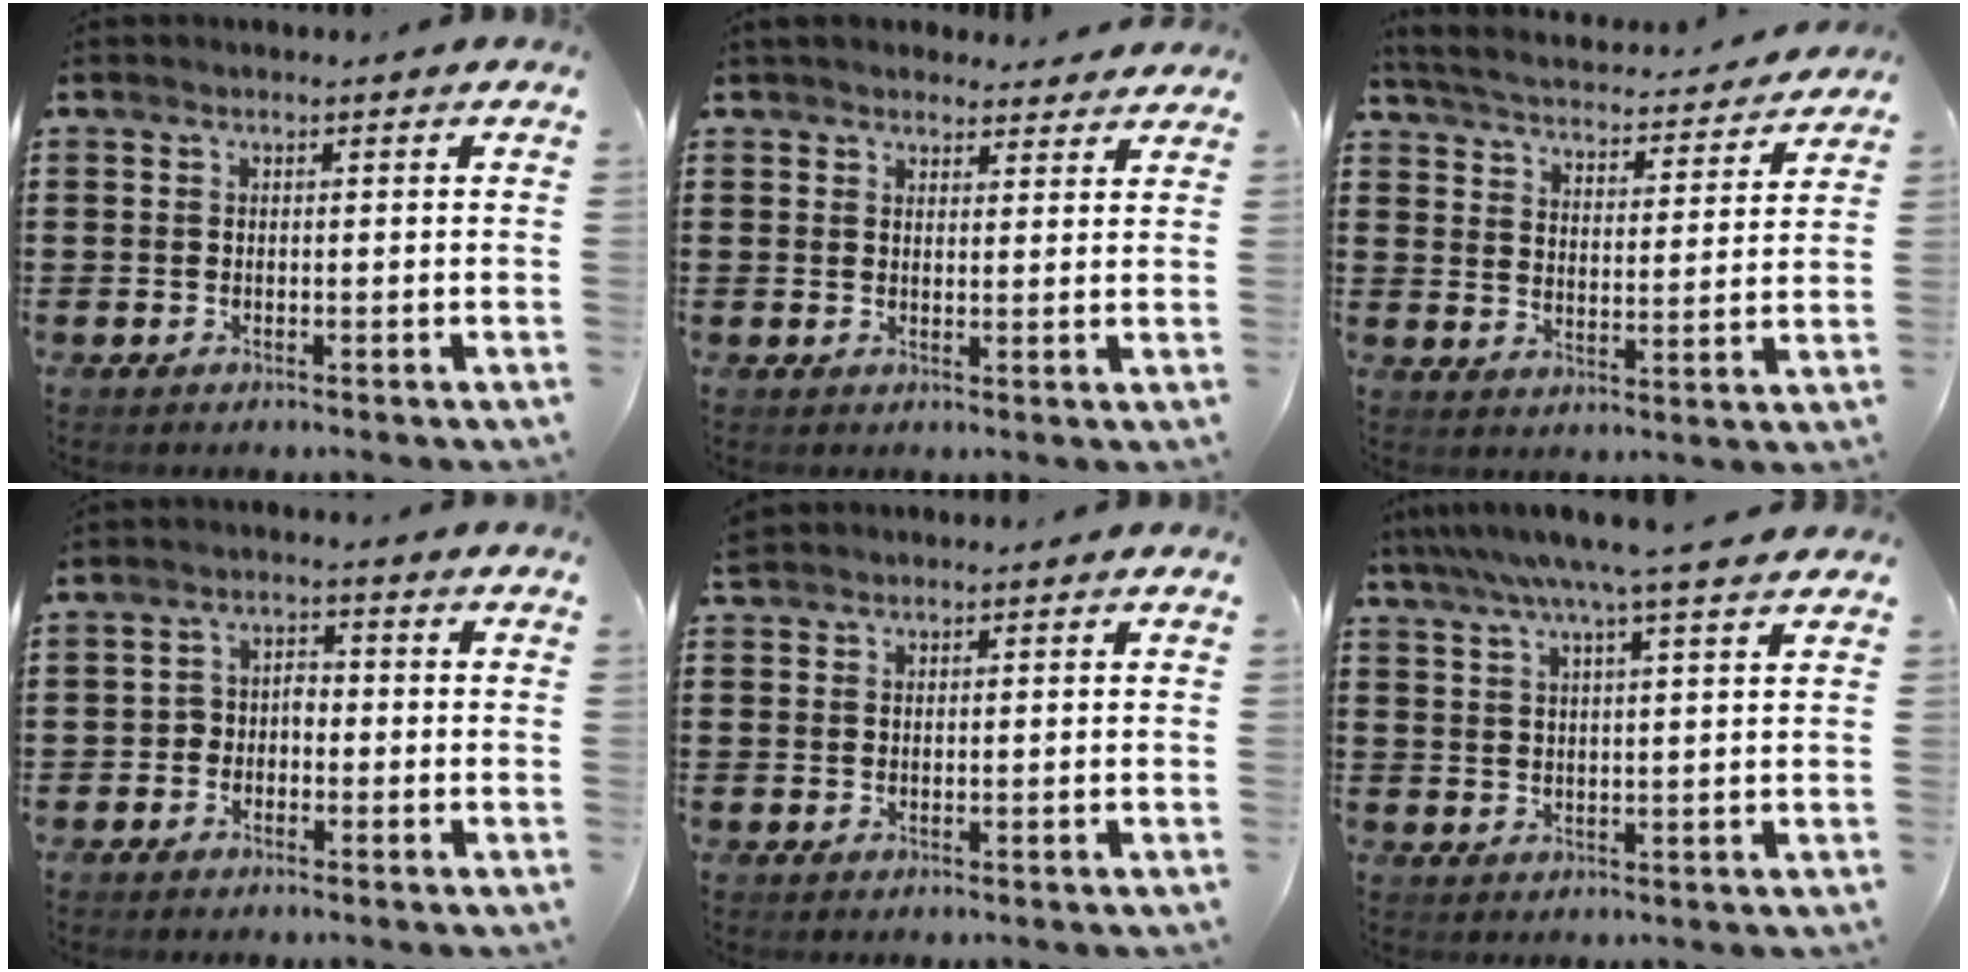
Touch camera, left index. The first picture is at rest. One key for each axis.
{"total": 3.1, "fx": 3.0, "fy": 0.8, "fz": 0.4, "tx": -0.009, "ty": -0.007, "tz": 0.055}
{"total": 3.5, "fx": 3.5, "fy": 0.0, "fz": 0.4, "tx": -0.032, "ty": -0.031, "tz": 0.052}
{"total": 2.4, "fx": -1.7, "fy": 1.6, "fz": 0.6, "tx": -0.019, "ty": 0.010, "tz": -0.041}
{"total": 1.0, "fx": 0.9, "fy": 0.2, "fz": 0.0, "tx": -0.003, "ty": 0.002, "tz": 0.019}
{"total": 6.4, "fx": 5.1, "fy": -0.7, "fz": 3.8, "tx": -0.089, "ty": -0.016, "tz": 0.086}